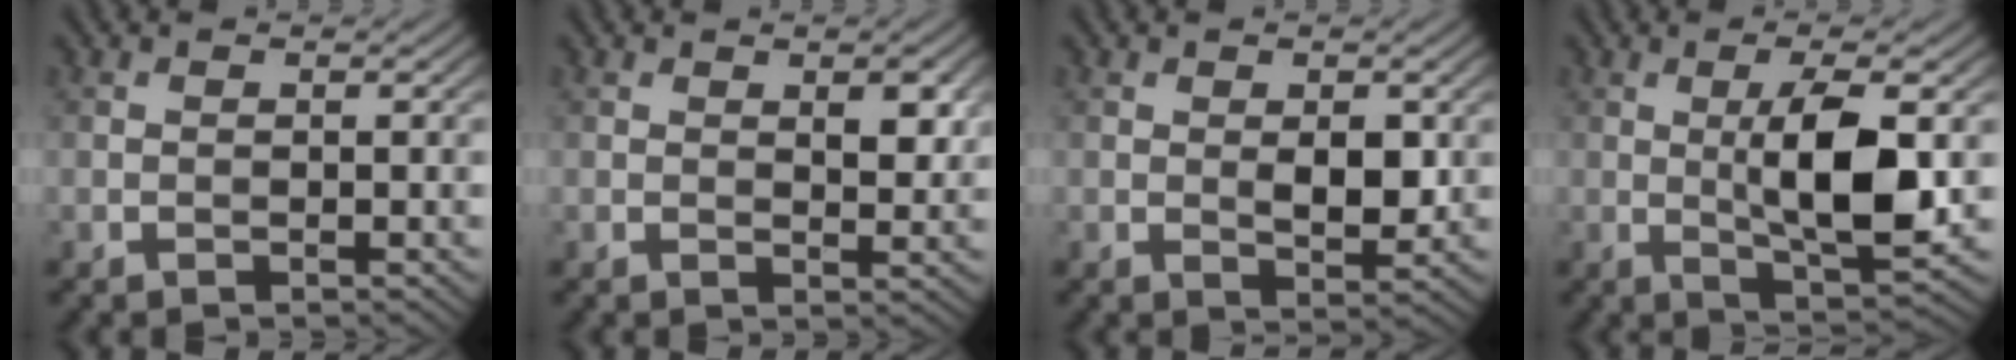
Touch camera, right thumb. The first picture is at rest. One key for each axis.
{"total": 3.3, "fx": 1.2, "fy": 1.5, "fz": 2.6, "tx": -0.041, "ty": -0.005, "tz": 0.022}
{"total": 3.6, "fx": 0.5, "fy": 1.8, "fz": 3.1, "tx": -0.054, "ty": -0.005, "tz": 0.012}
{"total": 8.5, "fx": 0.5, "fy": 2.3, "fz": 8.1, "tx": -0.144, "ty": -0.001, "tz": 0.012}